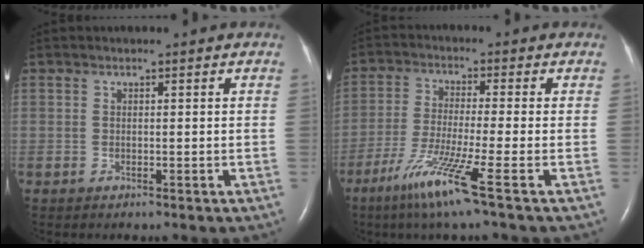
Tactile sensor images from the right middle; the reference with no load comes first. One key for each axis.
{"total": 9.2, "fx": -5.2, "fy": -1.5, "fz": 7.5, "tx": -0.149, "ty": -0.035, "tz": -0.103}